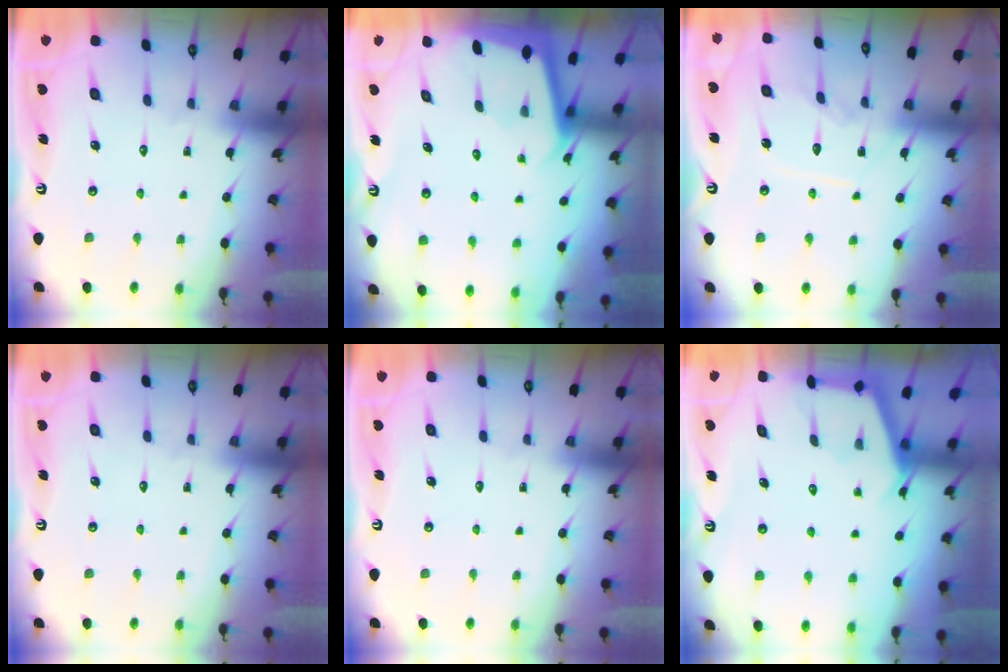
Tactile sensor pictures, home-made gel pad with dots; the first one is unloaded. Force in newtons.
{"total": 1.8, "press": 1.8, "slide": 0.1}
{"total": 9.5, "press": 9.5, "slide": 0.3}
{"total": 0.0}
{"total": 0.0}
{"total": 2.9, "press": 2.9, "slide": 0.4}